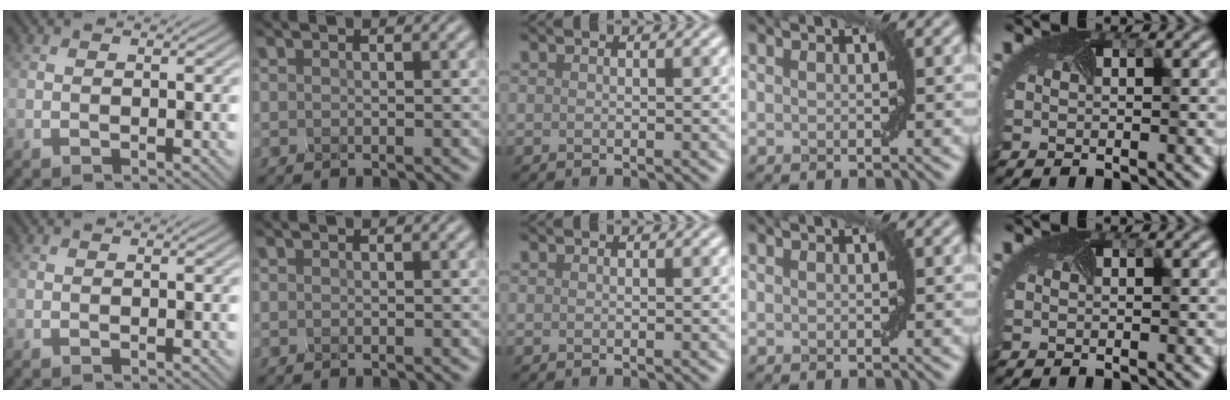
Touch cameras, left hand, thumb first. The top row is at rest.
{}